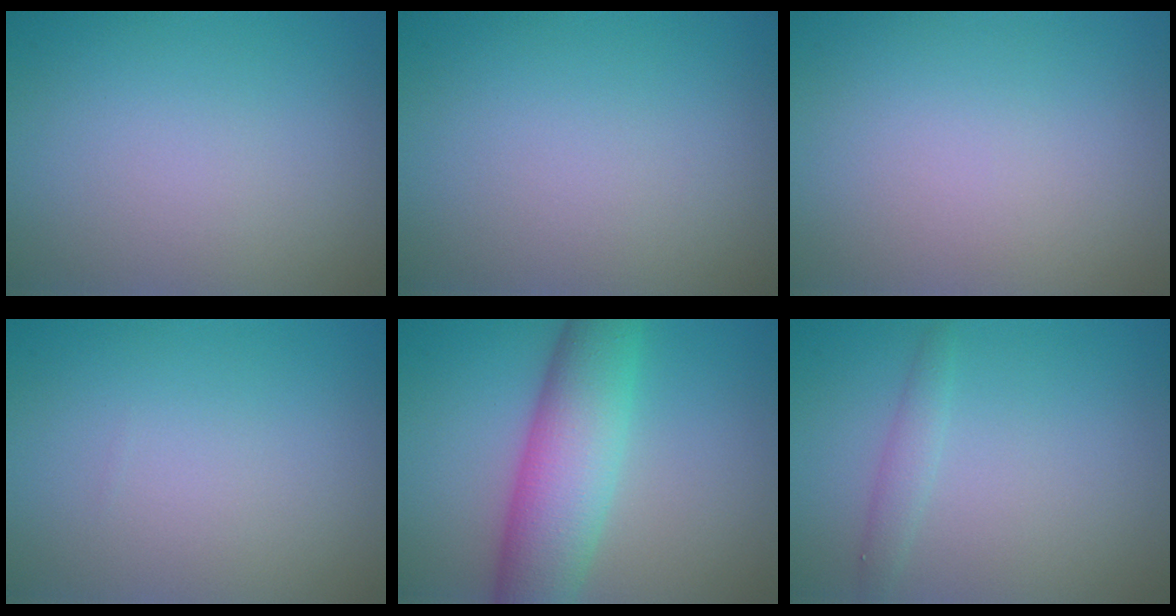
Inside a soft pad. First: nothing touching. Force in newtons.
{"total": 0.0}
{"total": 0.0}
{"total": 0.0}
{"total": 8.3, "press": 8.3, "slide": 0.2}
{"total": 1.4, "press": 1.4, "slide": 0.1}